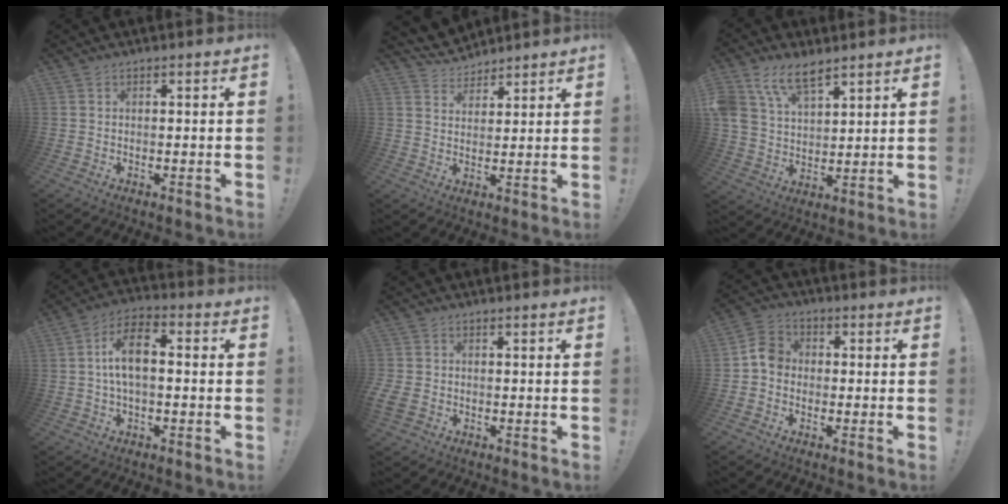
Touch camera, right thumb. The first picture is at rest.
{"total": 6.0, "force": [5.3, 2.7, 0.6], "torque": [-0.019, -0.031, 0.103]}
{"total": 11.4, "force": [7.7, 5.9, 5.9], "torque": [-0.118, -0.030, 0.153]}
{"total": 10.1, "force": [0.7, 4.7, 8.9], "torque": [-0.166, 0.010, 0.015]}
{"total": 3.1, "force": [-0.4, 2.7, 1.5], "torque": [-0.023, 0.001, -0.005]}
{"total": 6.5, "force": [-1.0, 5.3, 3.6], "torque": [-0.056, 0.022, -0.016]}